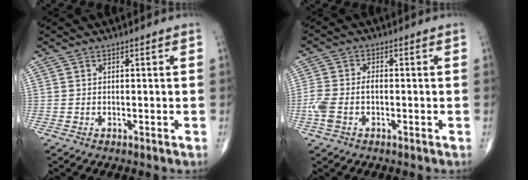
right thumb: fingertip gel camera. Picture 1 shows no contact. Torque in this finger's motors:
{"motor_torque": [1.03, 0.72, 0.84, -0.05, 0.06]}